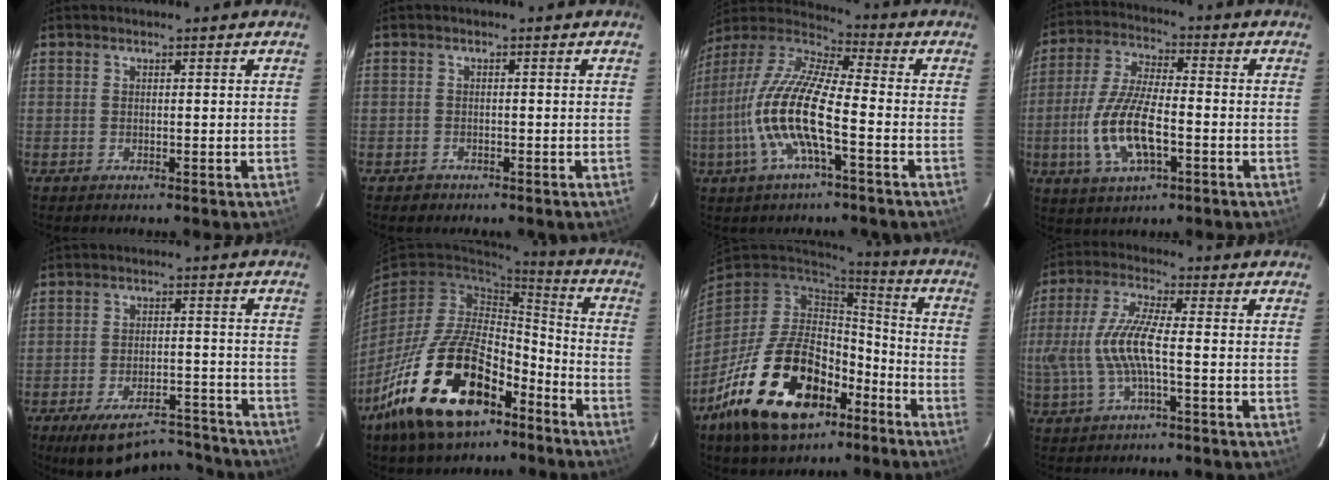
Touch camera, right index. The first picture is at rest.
{"total": 1.6, "force": [-1.1, 1.2, 0.1], "torque": [-0.006, 0.003, -0.015]}
{"total": 15.6, "force": [-4.4, 3.4, 14.6], "torque": [-0.296, -0.004, -0.094]}
{"total": 13.4, "force": [-3.7, 5.1, 11.7], "torque": [-0.249, -0.004, -0.070]}
{"total": 15.6, "force": [-13.4, 4.9, 6.2], "torque": [-0.115, 0.009, -0.180]}
{"total": 23.0, "force": [-13.1, 11.4, 15.0], "torque": [-0.294, -0.002, -0.220]}
{"total": 23.1, "force": [-11.5, 13.1, 15.1], "torque": [-0.310, -0.013, -0.182]}
{"total": 10.4, "force": [-1.6, 2.3, 10.0], "torque": [-0.216, 0.000, -0.024]}